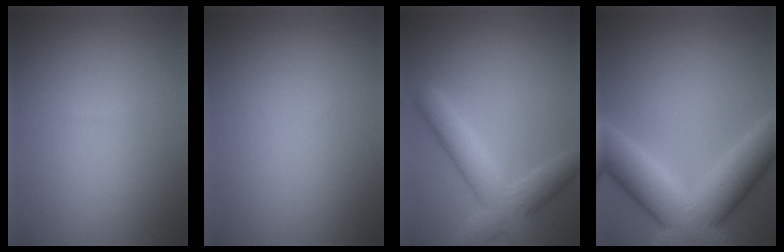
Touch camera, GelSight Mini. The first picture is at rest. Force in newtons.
{"total": 0.0}
{"total": 5.6, "press": 5.6, "slide": 0.4}
{"total": 10.6, "press": 10.6, "slide": 0.7}